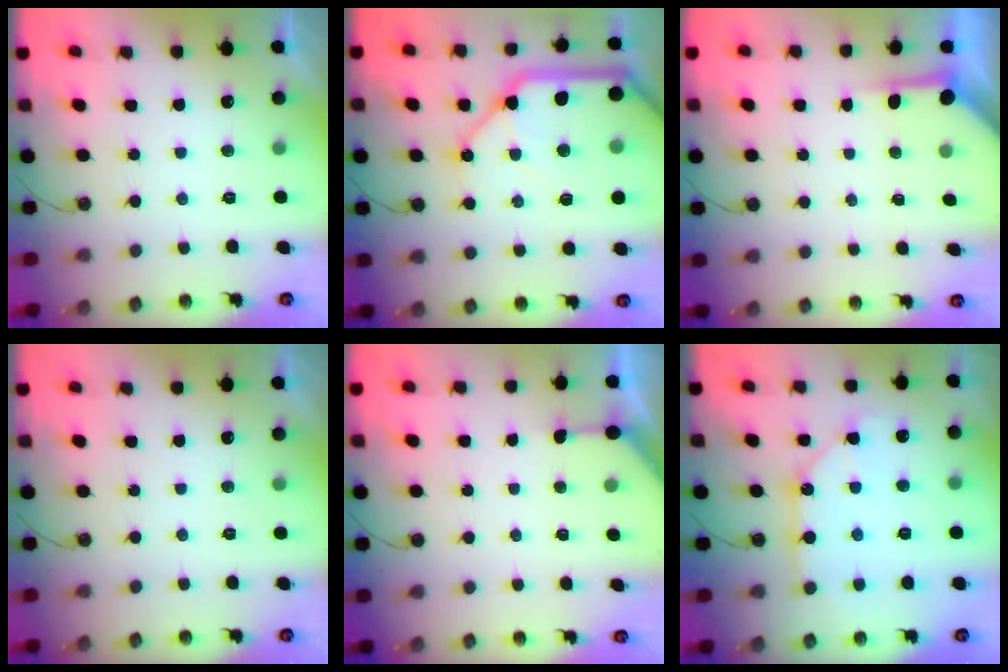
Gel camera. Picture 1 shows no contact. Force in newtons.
{"total": 25.1, "press": 24.9, "slide": 3.4}
{"total": 3.7, "press": 3.7, "slide": 0.5}
{"total": 0.0}
{"total": 2.7, "press": 2.7, "slide": 0.4}
{"total": 9.4, "press": 9.4, "slide": 0.9}